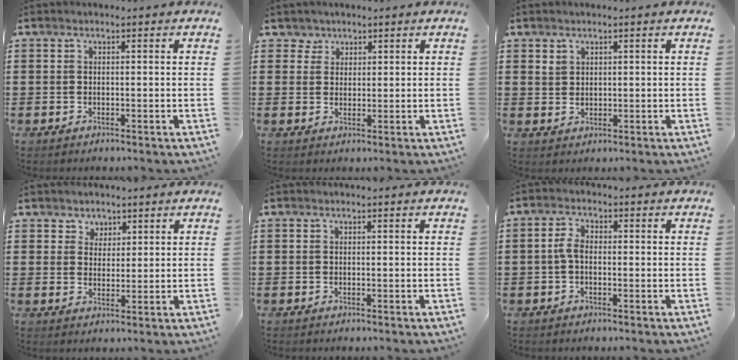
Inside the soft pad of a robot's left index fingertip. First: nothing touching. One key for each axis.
{"total": 2.9, "fx": 1.6, "fy": 2.4, "fz": 0.0, "tx": -0.005, "ty": 0.005, "tz": 0.028}
{"total": 1.6, "fx": 1.0, "fy": 1.2, "fz": 0.5, "tx": -0.012, "ty": 0.004, "tz": 0.019}
{"total": 2.9, "fx": 1.9, "fy": 2.2, "fz": -0.1, "tx": -0.003, "ty": 0.007, "tz": 0.032}
{"total": 0.0}
{"total": 3.1, "fx": -0.5, "fy": 1.8, "fz": 2.5, "tx": -0.065, "ty": 0.001, "tz": -0.013}